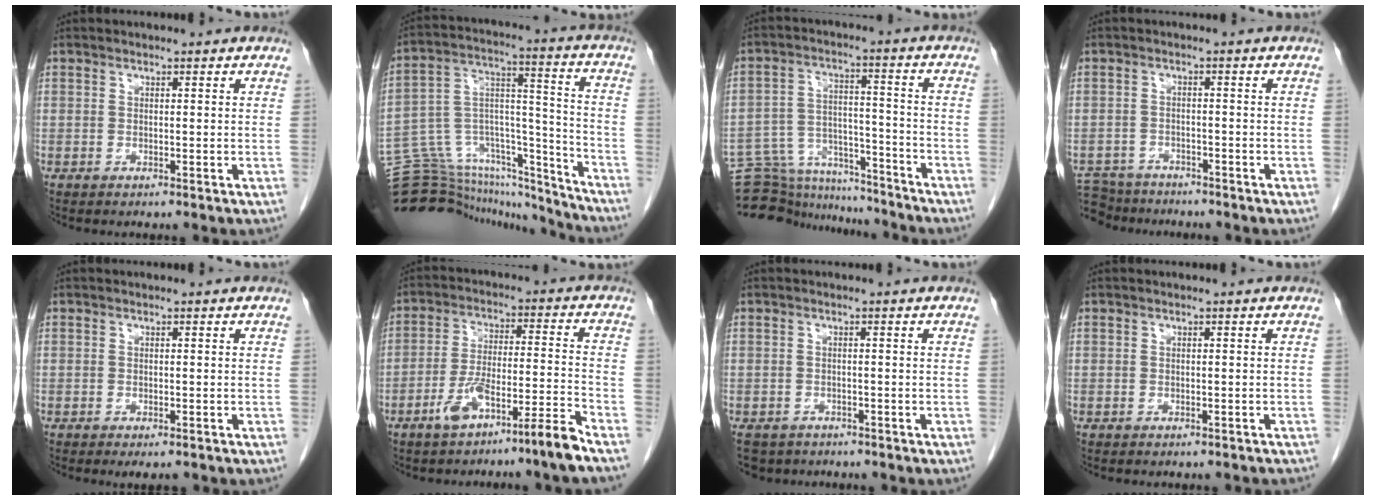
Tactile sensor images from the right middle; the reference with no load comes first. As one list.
[{"total": 24.2, "force": [-22.5, 6.4, 5.9], "torque": [-0.125, 0.061, -0.346]}, {"total": 15.7, "force": [-15.0, 3.8, 2.5], "torque": [-0.051, 0.038, -0.229]}, {"total": 7.0, "force": [-6.5, 2.5, 0.5], "torque": [-0.010, 0.000, -0.107]}, {"total": 1.9, "force": [-1.4, 0.5, 1.1], "torque": [-0.012, -0.006, -0.017]}, {"total": 9.1, "force": [-6.5, -0.3, 6.5], "torque": [-0.116, 0.009, -0.113]}, {"total": 5.5, "force": [-4.3, 3.3, 1.0], "torque": [-0.016, -0.002, -0.064]}, {"total": 3.4, "force": [-3.1, 0.9, 1.1], "torque": [-0.019, -0.010, -0.033]}]